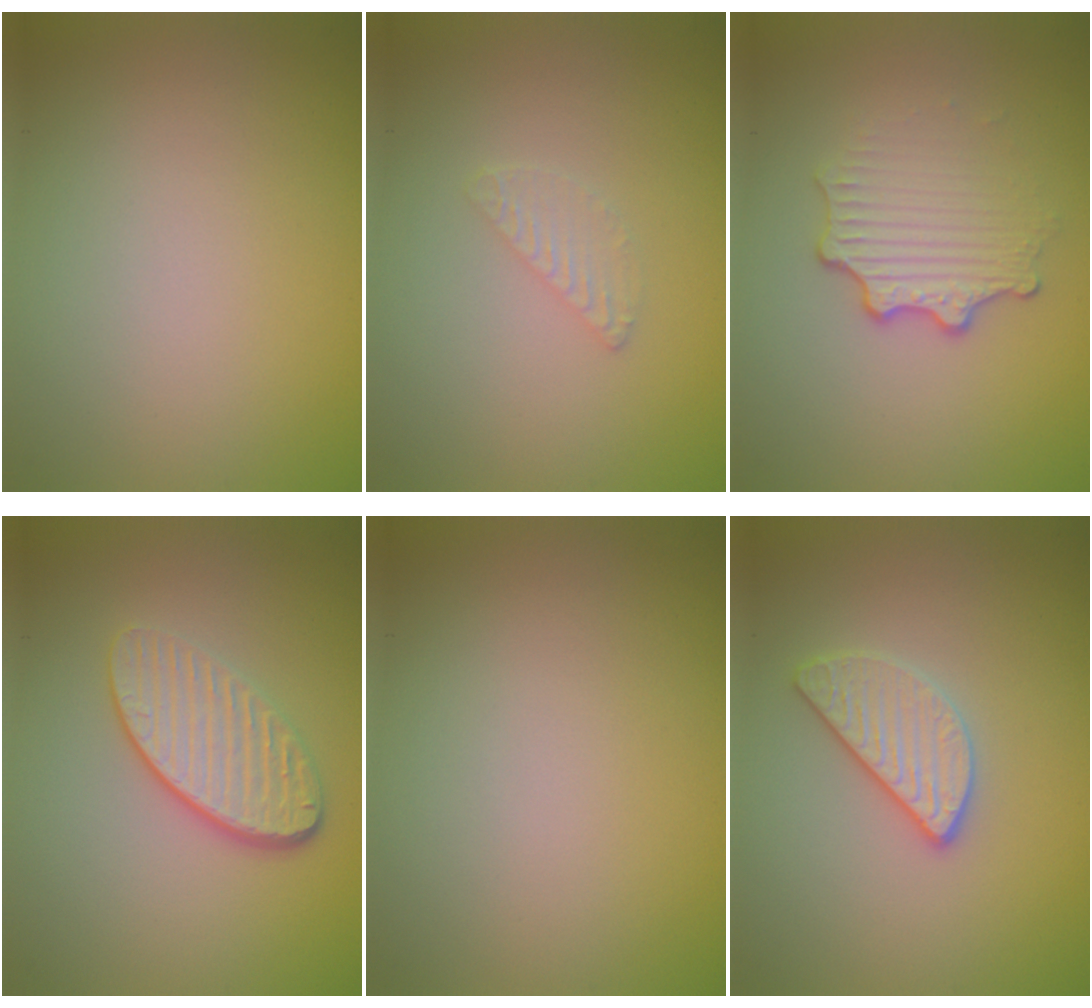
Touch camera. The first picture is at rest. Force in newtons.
{"total": 1.1, "press": 1.1, "slide": 0.1}
{"total": 3.4, "press": 2.4, "slide": 2.5}
{"total": 4.1, "press": 3.0, "slide": 2.8}
{"total": 0.0}
{"total": 2.6, "press": 2.5, "slide": 0.7}